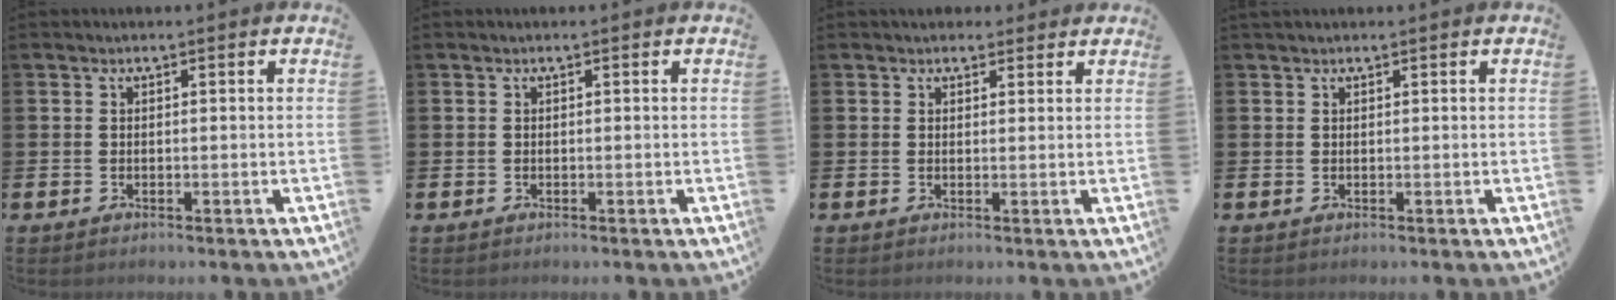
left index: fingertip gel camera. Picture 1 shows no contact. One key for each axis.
{"total": 0.0}
{"total": 2.1, "fx": 1.8, "fy": 1.0, "fz": -0.1, "tx": 0.020, "ty": -0.007, "tz": 0.029}
{"total": 0.6, "fx": 0.5, "fy": 0.1, "fz": 0.1, "tx": 0.003, "ty": 0.000, "tz": 0.008}